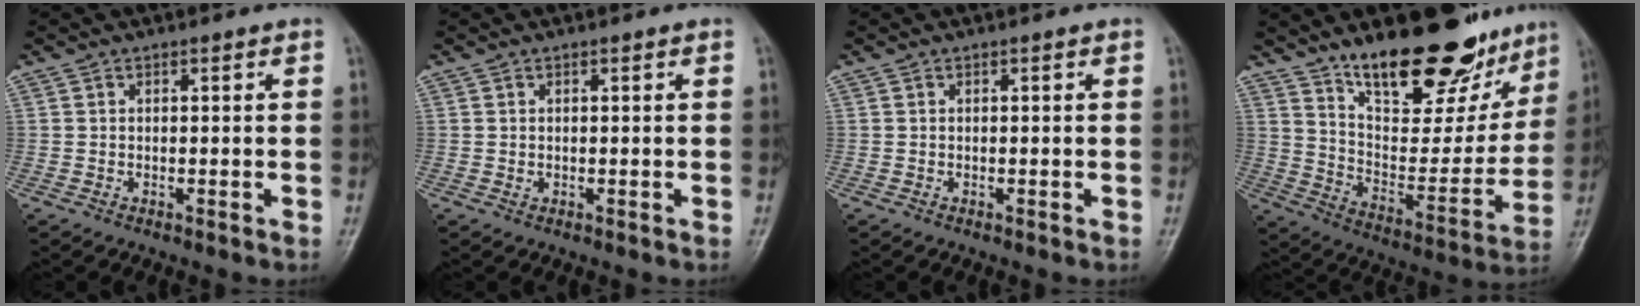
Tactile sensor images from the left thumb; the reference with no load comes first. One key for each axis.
{"total": 0.6, "fx": 0.2, "fy": 0.5, "fz": 0.3, "tx": -0.002, "ty": -0.001, "tz": 0.004}
{"total": 0.0}
{"total": 24.8, "fx": 17.5, "fy": 10.0, "fz": 14.5, "tx": -0.164, "ty": -0.091, "tz": 0.274}